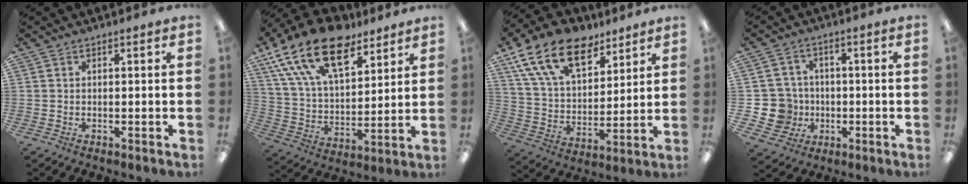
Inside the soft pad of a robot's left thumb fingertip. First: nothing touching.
{"total": 21.0, "force": [13.3, 10.3, 12.5], "torque": [-0.237, -0.062, 0.239]}
{"total": 18.4, "force": [11.6, 10.3, 9.8], "torque": [-0.181, -0.048, 0.214]}
{"total": 8.7, "force": [-1.4, 8.4, 1.6], "torque": [-0.067, 0.013, -0.017]}